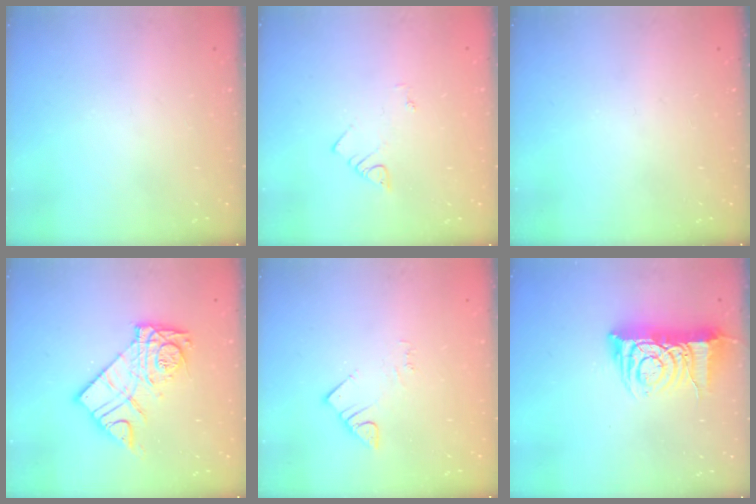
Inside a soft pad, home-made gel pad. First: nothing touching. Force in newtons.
{"total": 2.1, "press": 2.1, "slide": 0.4}
{"total": 0.0}
{"total": 14.8, "press": 14.7, "slide": 1.6}
{"total": 2.8, "press": 2.8, "slide": 0.2}
{"total": 11.7, "press": 11.6, "slide": 1.0}